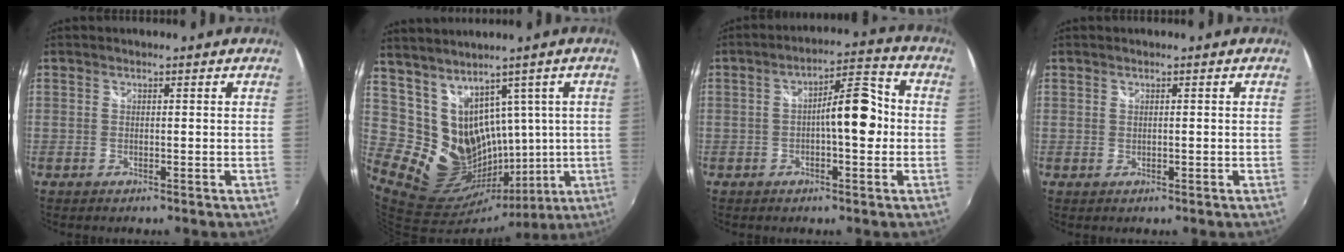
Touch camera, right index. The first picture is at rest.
{"total": 15.9, "force": [7.5, 12.6, 6.1], "torque": [-0.127, 0.001, 0.171]}
{"total": 8.4, "force": [-0.7, 2.4, 8.0], "torque": [-0.119, 0.022, -0.011]}
{"total": 0.5, "force": [0.0, 0.1, 0.5], "torque": [-0.008, 0.001, 0.000]}